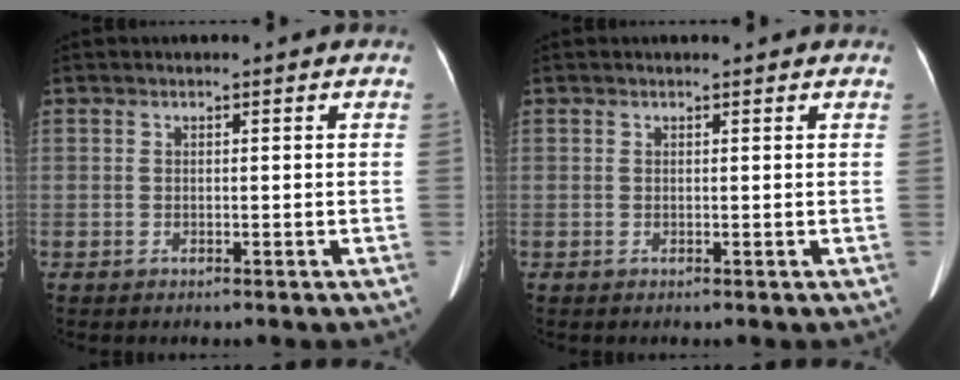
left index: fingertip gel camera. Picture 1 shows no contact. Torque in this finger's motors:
{"motor_torque": [-0.09, -0.57, -0.01, -0.01]}